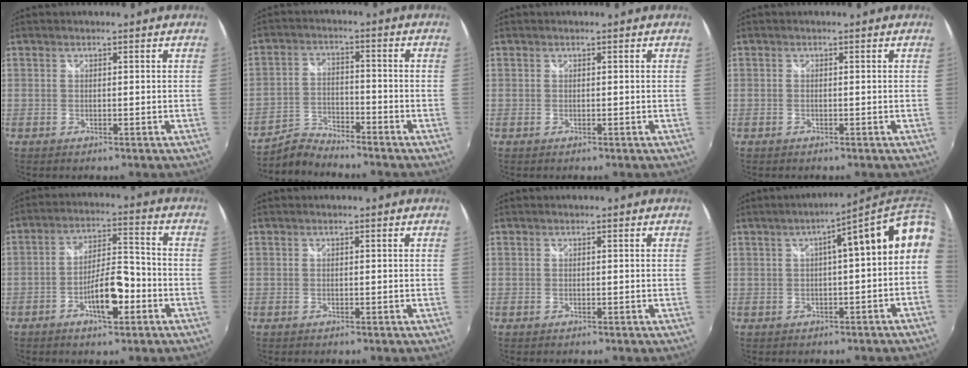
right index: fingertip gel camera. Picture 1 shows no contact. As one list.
[{"total": 5.3, "force": [-5.3, 0.5, 0.0], "torque": [-0.010, 0.014, -0.107]}, {"total": 0.0}, {"total": 0.0}, {"total": 9.2, "force": [-3.9, 3.0, 7.8], "torque": [-0.138, 0.015, -0.056]}, {"total": 0.0}, {"total": 0.0}, {"total": 11.8, "force": [2.6, 1.8, 11.4], "torque": [-0.149, 0.020, 0.047]}]